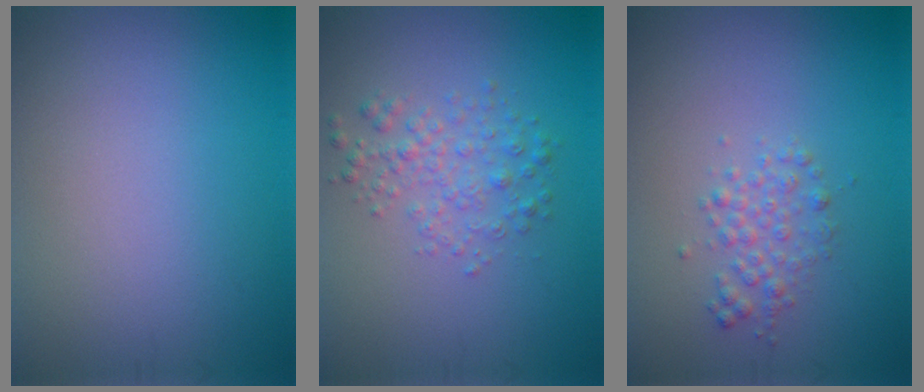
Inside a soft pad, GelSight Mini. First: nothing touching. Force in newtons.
{"total": 2.5, "press": 2.5, "slide": 0.1}
{"total": 2.0, "press": 2.0, "slide": 0.0}